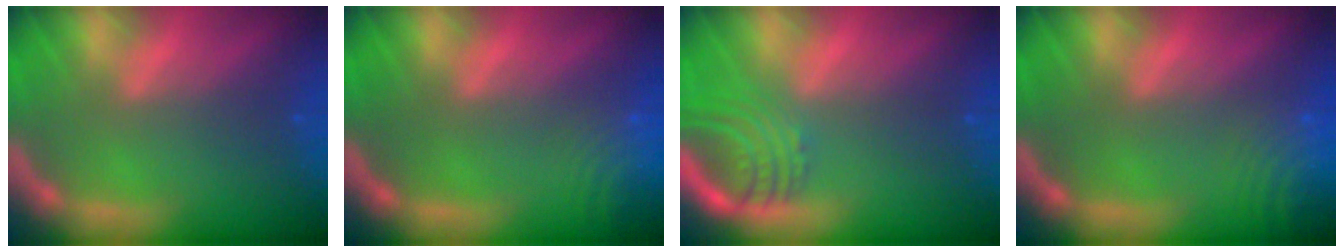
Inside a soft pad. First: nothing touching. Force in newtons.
{"total": 6.1}
{"total": 5.0}
{"total": 8.5}